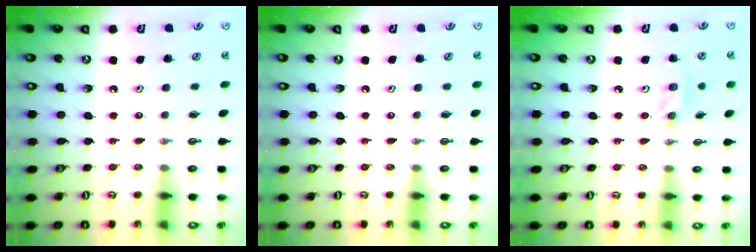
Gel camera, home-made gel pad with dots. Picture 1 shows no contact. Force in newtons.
{"total": 0.0}
{"total": 6.4, "press": 6.3, "slide": 0.8}